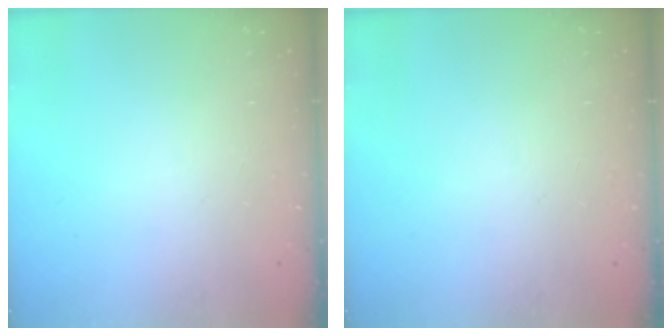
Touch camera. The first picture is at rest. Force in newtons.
{"total": 0.0}